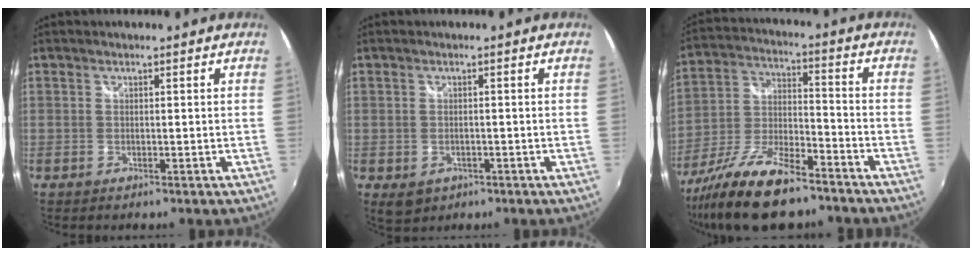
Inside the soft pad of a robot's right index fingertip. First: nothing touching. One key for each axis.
{"total": 4.1, "fx": -1.4, "fy": 3.2, "fz": 2.2, "tx": -0.045, "ty": -0.011, "tz": -0.015}
{"total": 16.7, "fx": -12.2, "fy": 5.2, "fz": 10.2, "tx": -0.212, "ty": -0.027, "tz": -0.219}